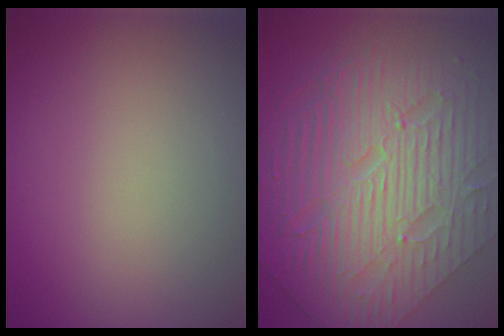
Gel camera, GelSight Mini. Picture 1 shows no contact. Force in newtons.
{"total": 10.5, "press": 7.2, "slide": 7.7}